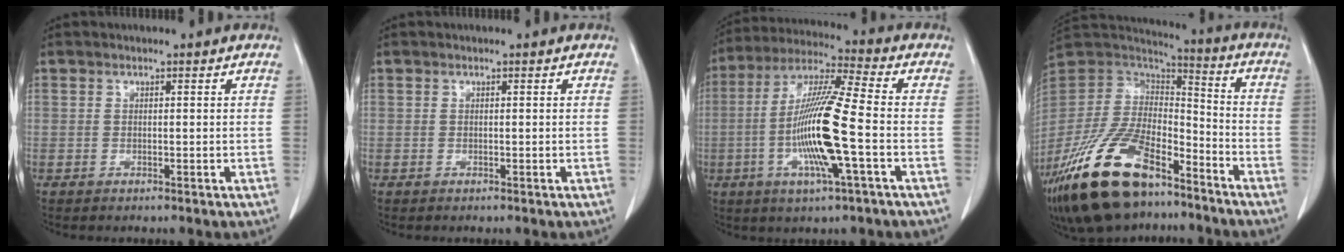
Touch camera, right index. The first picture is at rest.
{"total": 0.0}
{"total": 14.7, "force": [-3.1, 0.3, 14.4], "torque": [-0.286, -0.006, -0.066]}
{"total": 23.0, "force": [-15.4, 9.5, 14.1], "torque": [-0.311, -0.009, -0.279]}